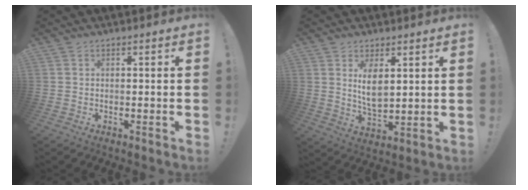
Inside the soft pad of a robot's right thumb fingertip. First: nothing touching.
{"total": 7.8, "force": [3.1, 4.2, 5.9], "torque": [-0.104, -0.022, 0.053]}